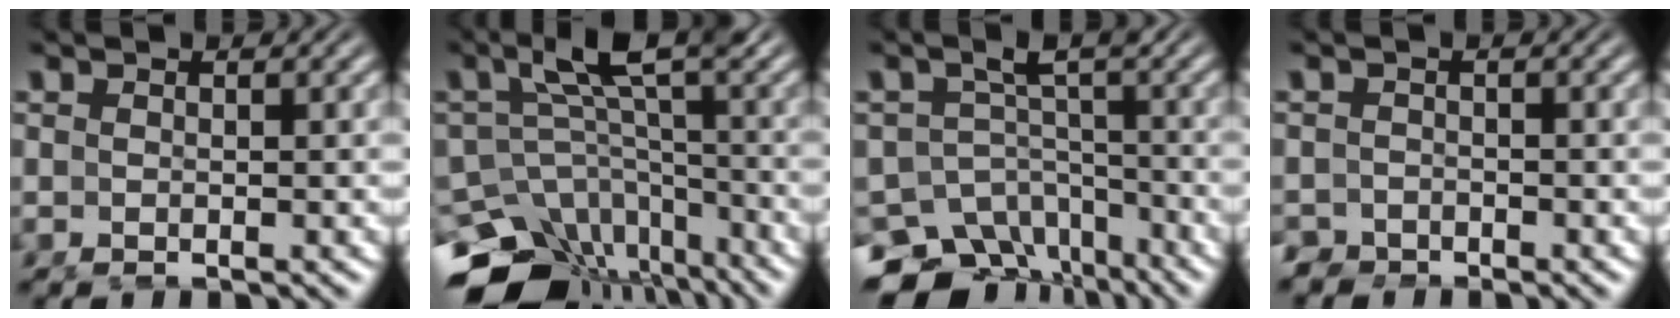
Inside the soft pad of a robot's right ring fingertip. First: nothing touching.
{"total": 13.4, "force": [-5.8, 8.9, 8.1], "torque": [-0.151, -0.060, -0.076]}
{"total": 13.8, "force": [-7.7, 9.9, 5.7], "torque": [-0.111, -0.053, -0.122]}
{"total": 2.9, "force": [-2.5, 1.4, 0.1], "torque": [0.001, -0.017, -0.045]}